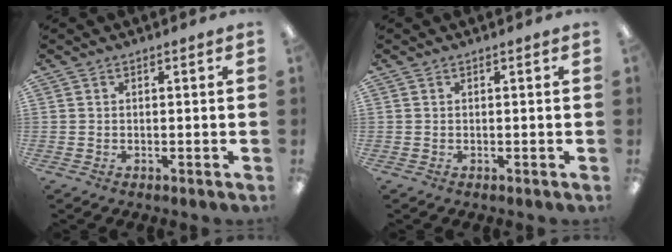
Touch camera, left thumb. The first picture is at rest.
{"total": 0.0}